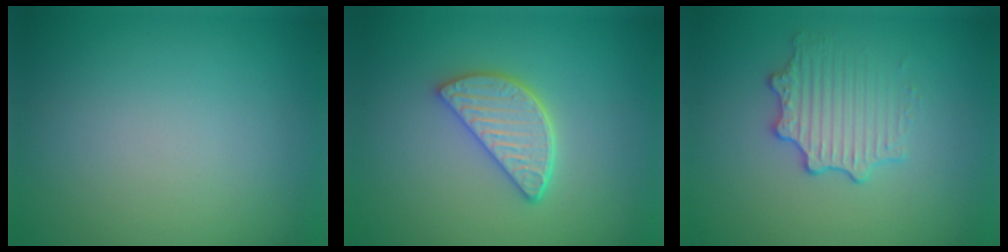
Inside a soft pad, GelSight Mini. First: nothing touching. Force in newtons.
{"total": 3.8, "press": 3.2, "slide": 2.1}
{"total": 3.0, "press": 2.7, "slide": 1.1}